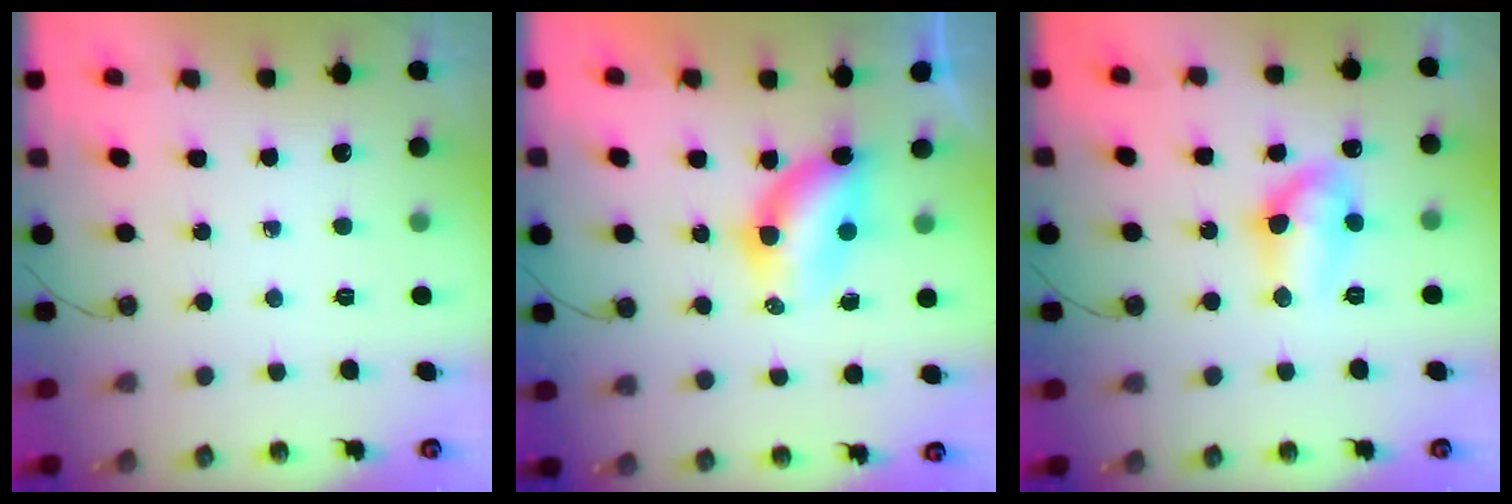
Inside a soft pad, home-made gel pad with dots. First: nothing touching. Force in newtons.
{"total": 5.8, "press": 5.8, "slide": 0.5}
{"total": 10.1, "press": 10.1, "slide": 1.2}